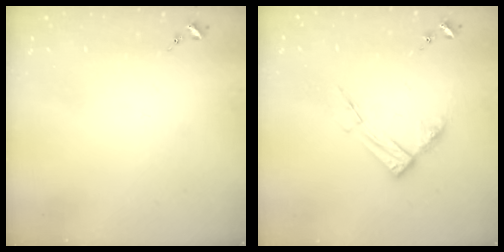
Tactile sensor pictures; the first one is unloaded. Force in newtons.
{"total": 8.9, "press": 8.9, "slide": 0.8}